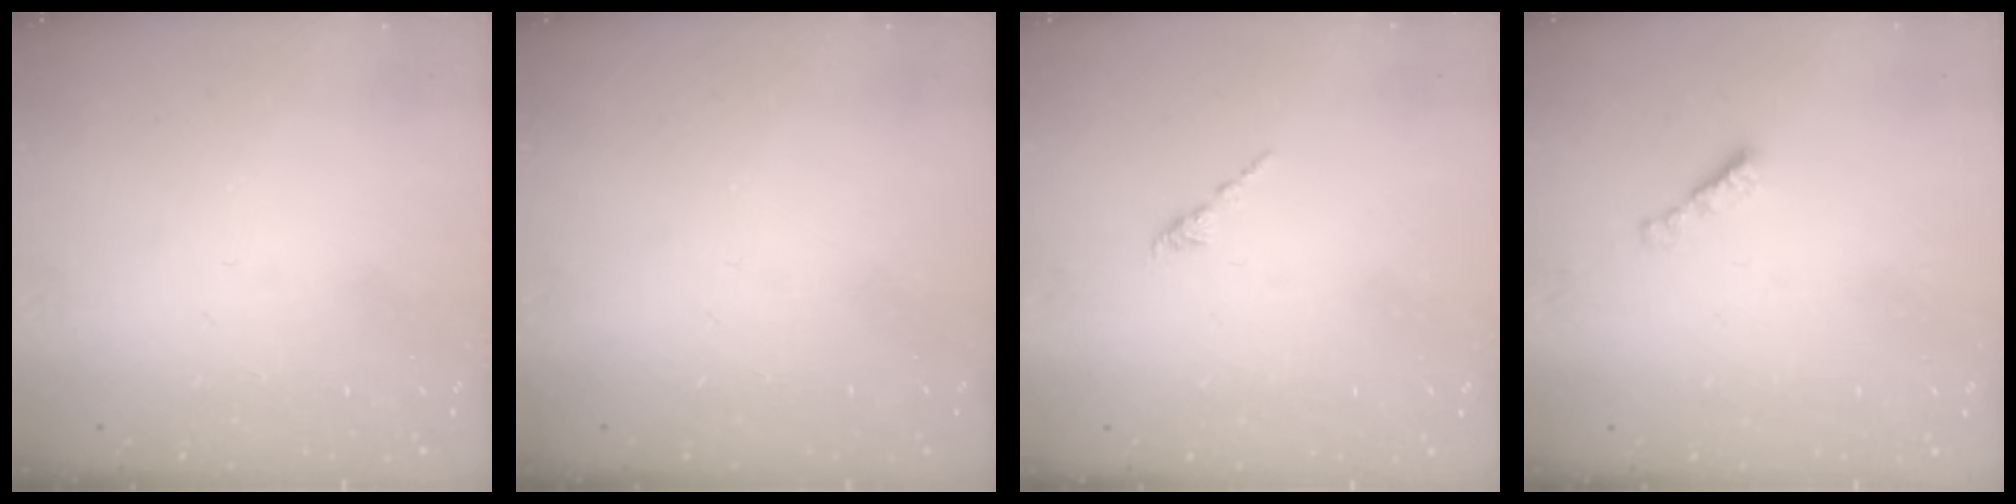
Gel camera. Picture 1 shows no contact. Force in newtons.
{"total": 0.0}
{"total": 1.6, "press": 1.5, "slide": 0.6}
{"total": 2.3, "press": 2.2, "slide": 0.4}